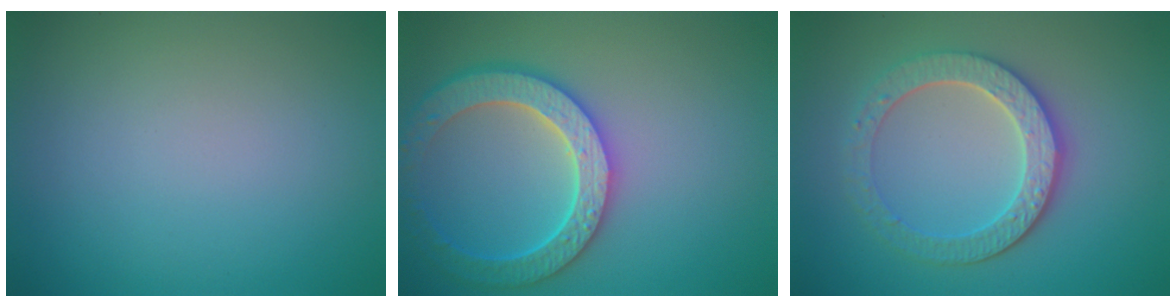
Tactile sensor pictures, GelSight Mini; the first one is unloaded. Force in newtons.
{"total": 5.8, "press": 5.2, "slide": 2.4}
{"total": 4.6, "press": 4.0, "slide": 2.2}